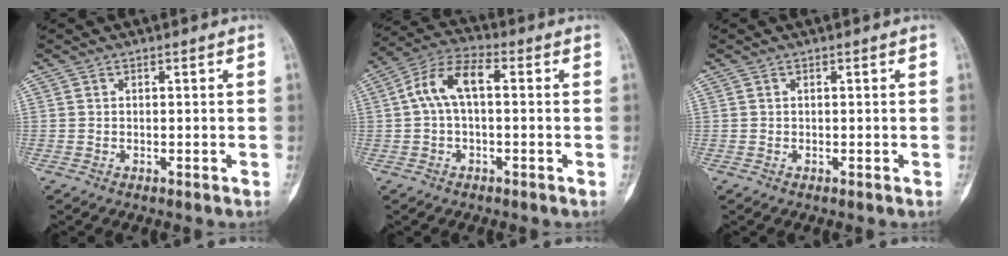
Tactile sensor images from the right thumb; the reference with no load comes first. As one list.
[{"total": 8.8, "force": [0.8, 4.3, 7.6], "torque": [-0.150, 0.033, 0.004]}, {"total": 0.0}]